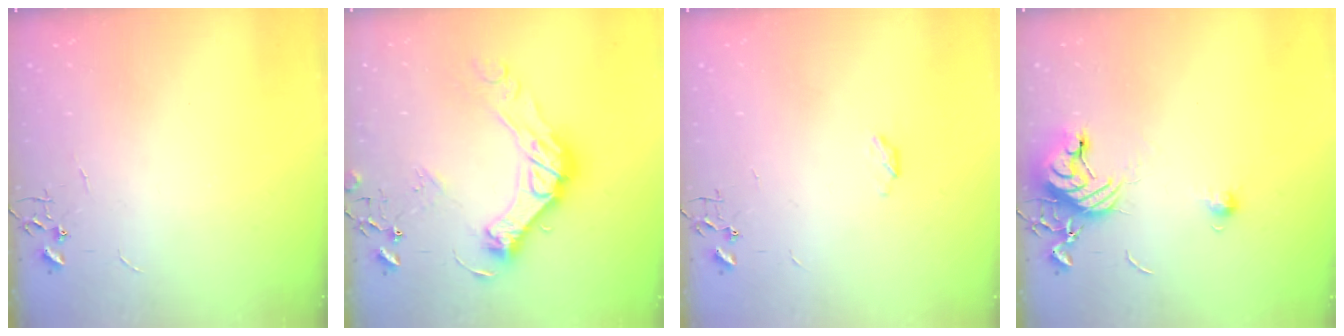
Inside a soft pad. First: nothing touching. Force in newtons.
{"total": 18.7, "press": 18.6, "slide": 1.4}
{"total": 2.9, "press": 2.9, "slide": 0.5}
{"total": 11.4, "press": 11.3, "slide": 1.1}